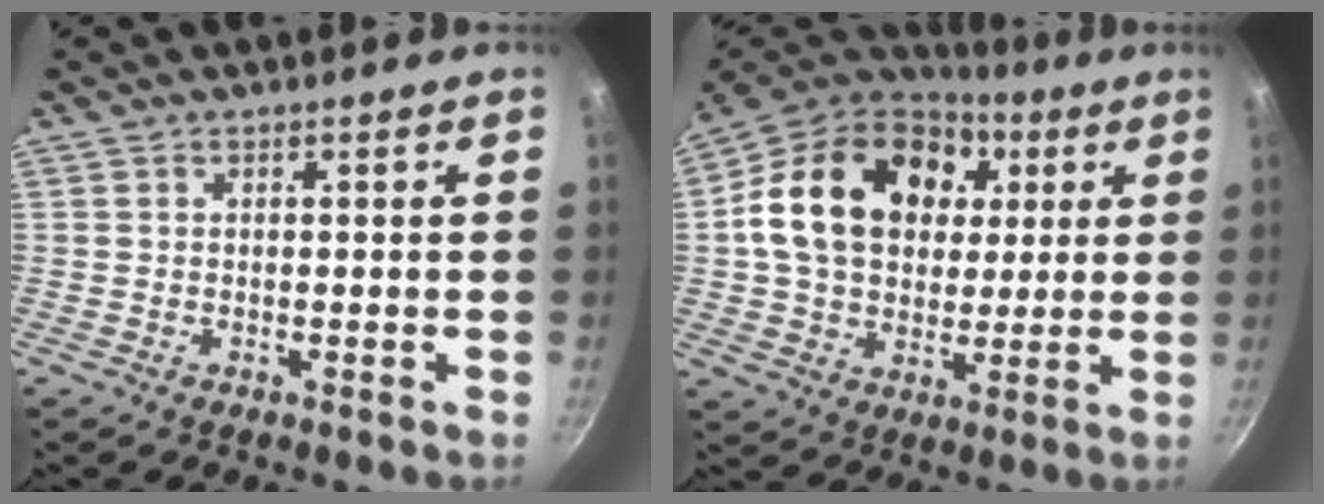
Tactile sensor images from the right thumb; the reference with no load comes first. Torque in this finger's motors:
{"motor_torque": [1.01, 4.00, 0.75, 0.65, 0.20]}